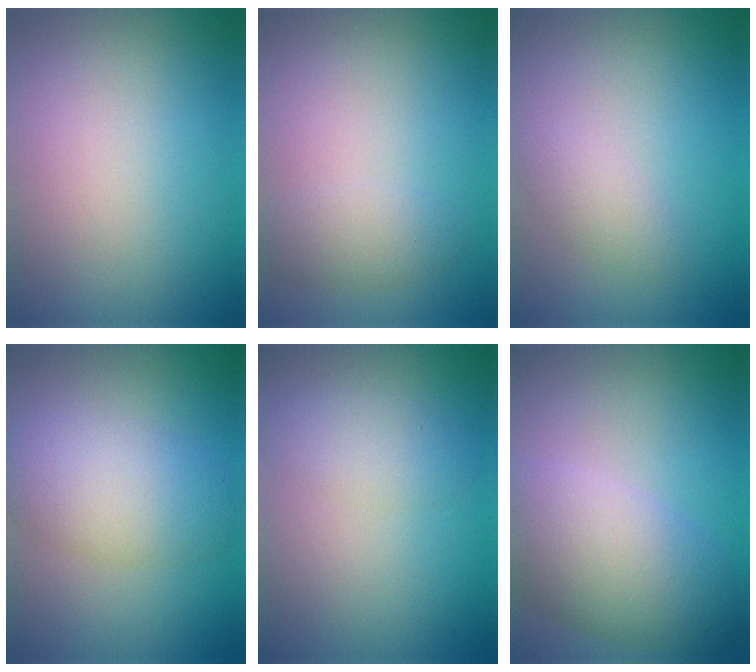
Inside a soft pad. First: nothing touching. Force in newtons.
{"total": 2.0, "press": 2.0, "slide": 0.1}
{"total": 1.6, "press": 1.6, "slide": 0.2}
{"total": 5.5, "press": 5.5, "slide": 0.4}
{"total": 2.5, "press": 2.5, "slide": 0.0}
{"total": 7.3, "press": 7.3, "slide": 0.3}